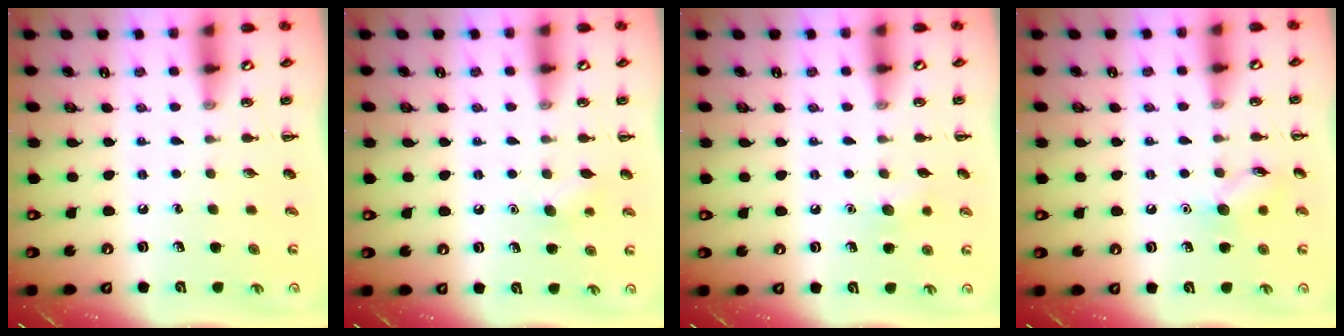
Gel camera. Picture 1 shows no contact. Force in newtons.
{"total": 7.0, "press": 6.7, "slide": 1.9}
{"total": 6.0, "press": 5.8, "slide": 1.4}
{"total": 7.5, "press": 7.4, "slide": 1.1}